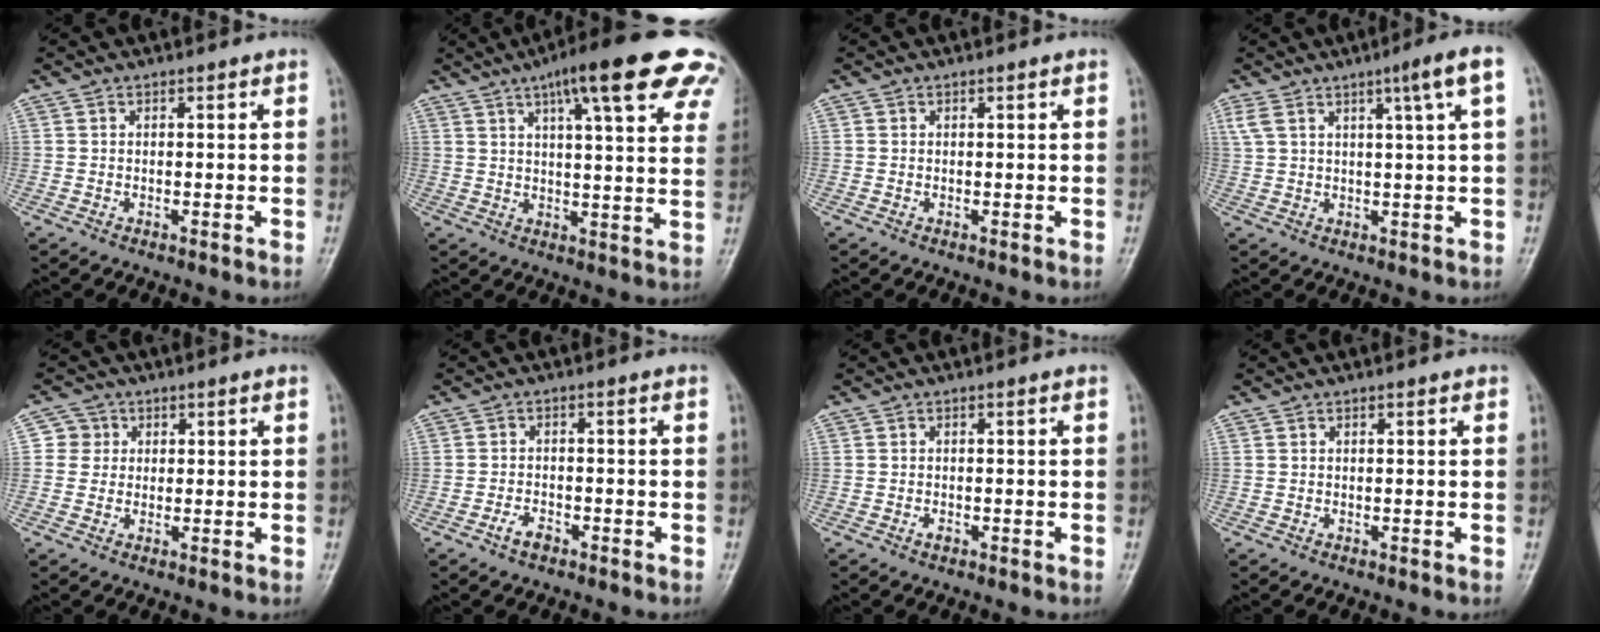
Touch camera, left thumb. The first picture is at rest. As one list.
[{"total": 21.4, "force": [12.4, 4.7, 16.8], "torque": [-0.217, -0.011, 0.154]}, {"total": 0.0}, {"total": 7.6, "force": [3.4, -0.1, 6.7], "torque": [-0.119, 0.002, 0.062]}, {"total": 3.4, "force": [0.8, 3.3, 0.2], "torque": [0.025, 0.003, 0.005]}, {"total": 2.6, "force": [-1.8, 1.3, 1.4], "torque": [-0.026, 0.015, -0.031]}, {"total": 0.8, "force": [-0.5, 0.5, 0.4], "torque": [-0.005, 0.006, -0.007]}, {"total": 0.0}]